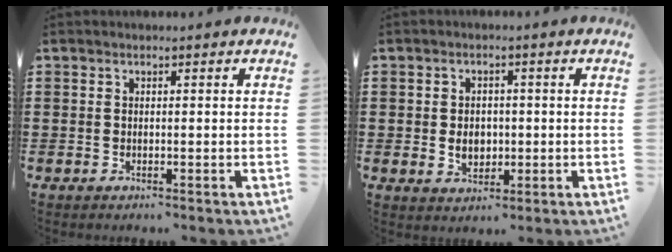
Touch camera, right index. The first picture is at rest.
{"total": 3.7, "force": [-0.3, 2.9, 2.3], "torque": [-0.043, 0.005, -0.010]}